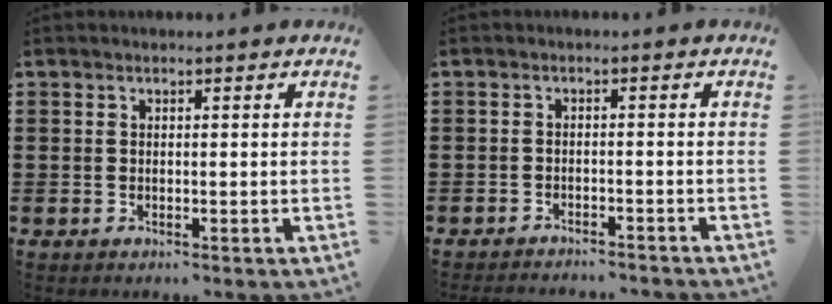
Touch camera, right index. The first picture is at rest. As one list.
[{"total": 1.7, "force": [-1.7, -0.3, 0.1], "torque": [-0.004, 0.000, -0.034]}]